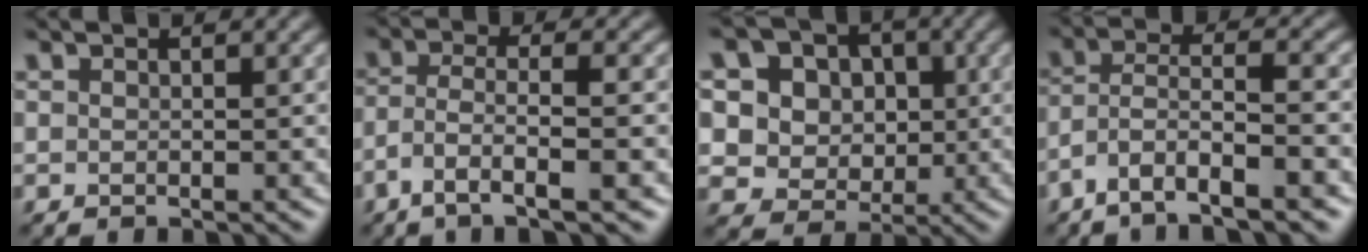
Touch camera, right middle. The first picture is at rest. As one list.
[{"total": 4.6, "force": [-2.3, 1.1, 3.9], "torque": [-0.077, 0.003, -0.045]}, {"total": 10.0, "force": [3.6, 8.3, 4.3], "torque": [-0.099, 0.019, 0.054]}, {"total": 6.2, "force": [-3.5, 1.7, 4.8], "torque": [-0.094, 0.004, -0.070]}]